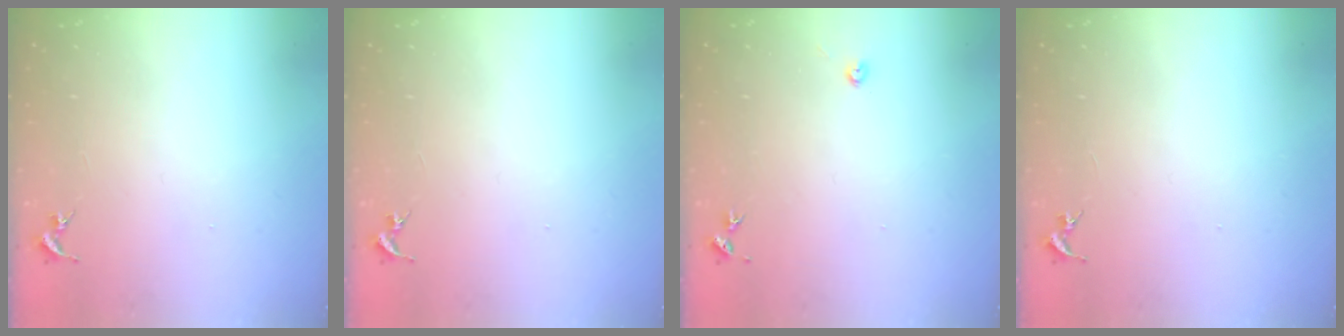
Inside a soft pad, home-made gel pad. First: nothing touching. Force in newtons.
{"total": 0.0}
{"total": 2.2, "press": 2.2, "slide": 0.3}
{"total": 0.0}